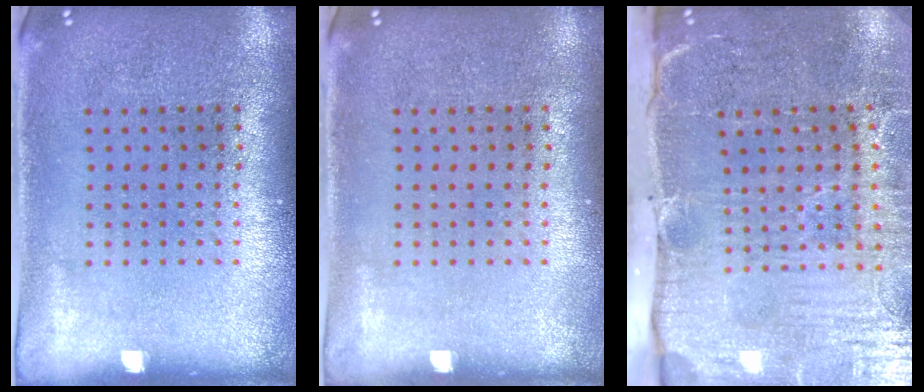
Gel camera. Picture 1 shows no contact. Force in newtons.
{"total": 0.0}
{"total": 5.4, "press": 4.5, "slide": 3.1}